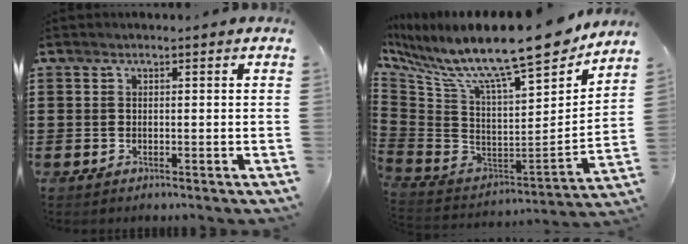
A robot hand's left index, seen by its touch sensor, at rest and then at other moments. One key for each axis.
{"total": 15.1, "fx": 11.4, "fy": 2.3, "fz": 9.7, "tx": -0.191, "ty": -0.087, "tz": 0.181}